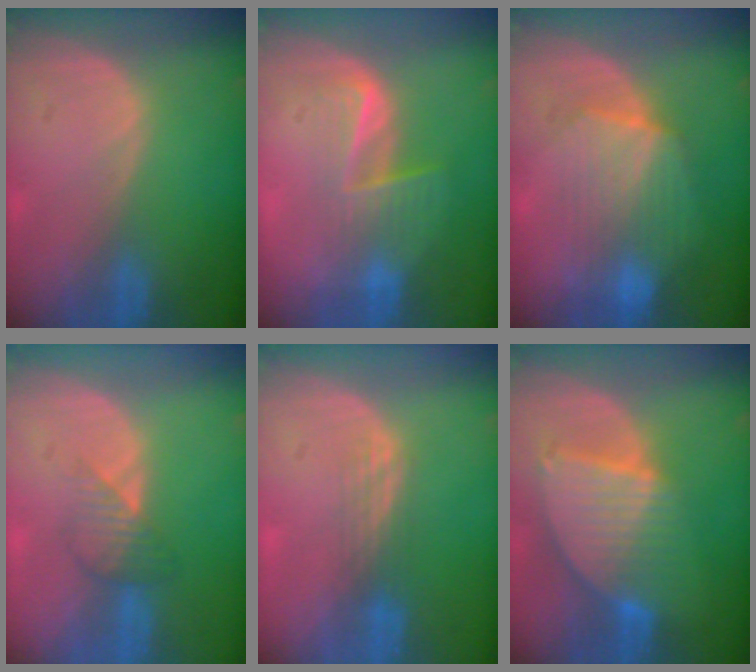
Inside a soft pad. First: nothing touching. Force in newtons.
{"total": 6.9, "press": 5.6, "slide": 4.0}
{"total": 7.3, "press": 7.3, "slide": 0.2}
{"total": 3.3, "press": 3.1, "slide": 1.0}
{"total": 3.0, "press": 2.5, "slide": 1.6}
{"total": 8.6, "press": 7.5, "slide": 4.1}